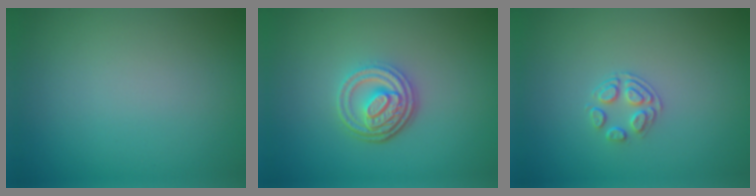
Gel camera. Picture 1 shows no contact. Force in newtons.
{"total": 4.3, "press": 3.3, "slide": 2.8}
{"total": 1.8, "press": 1.2, "slide": 1.4}